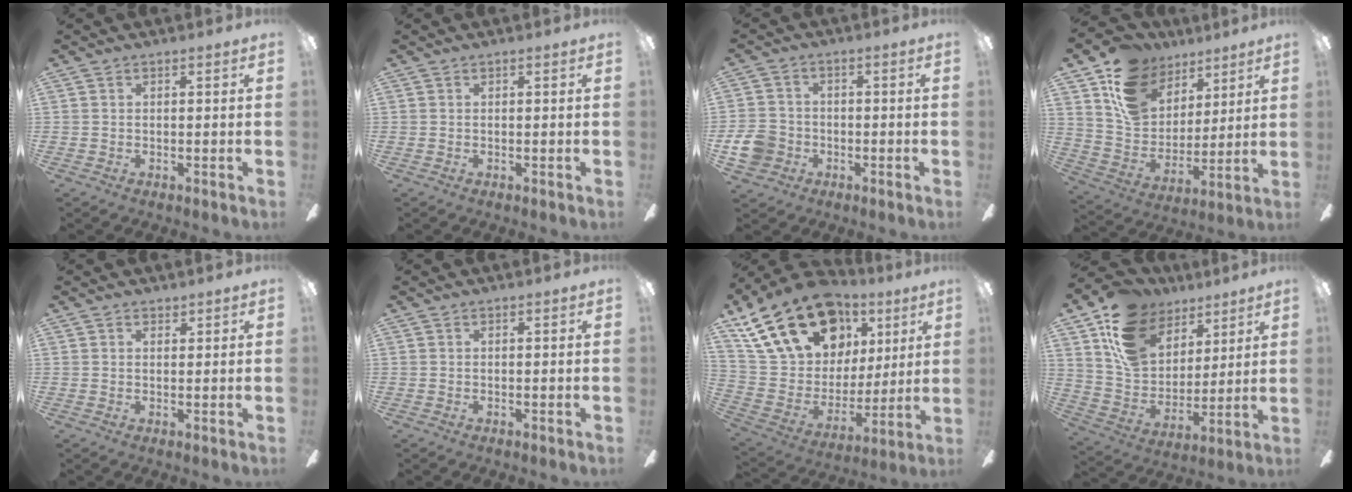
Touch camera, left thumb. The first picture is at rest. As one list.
[{"total": 0.0}, {"total": 8.0, "force": [-2.5, 6.7, 3.6], "torque": [-0.084, 0.021, -0.047]}, {"total": 16.1, "force": [10.4, 10.7, 6.0], "torque": [-0.129, -0.052, 0.201]}, {"total": 1.3, "force": [1.0, 0.7, 0.2], "torque": [0.005, -0.002, 0.018]}, {"total": 0.0}, {"total": 25.8, "force": [15.3, 15.9, 13.4], "torque": [-0.263, -0.068, 0.295]}, {"total": 17.1, "force": [10.6, 11.4, 7.2], "torque": [-0.156, -0.048, 0.205]}]